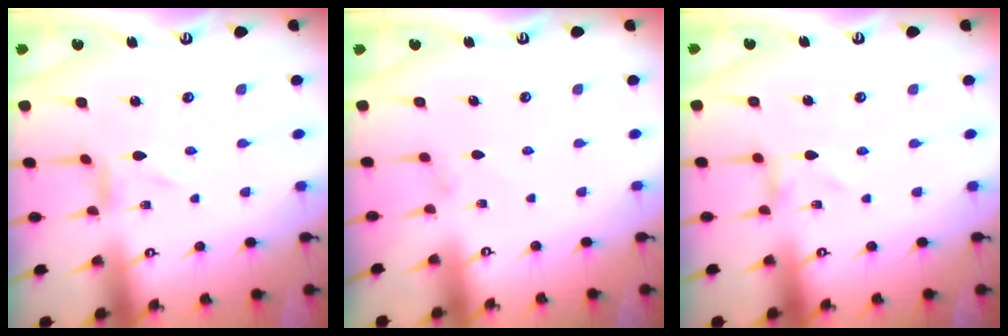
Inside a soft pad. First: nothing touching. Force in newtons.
{"total": 0.5, "press": 0.4, "slide": 0.2}
{"total": 0.5, "press": 0.5, "slide": 0.2}